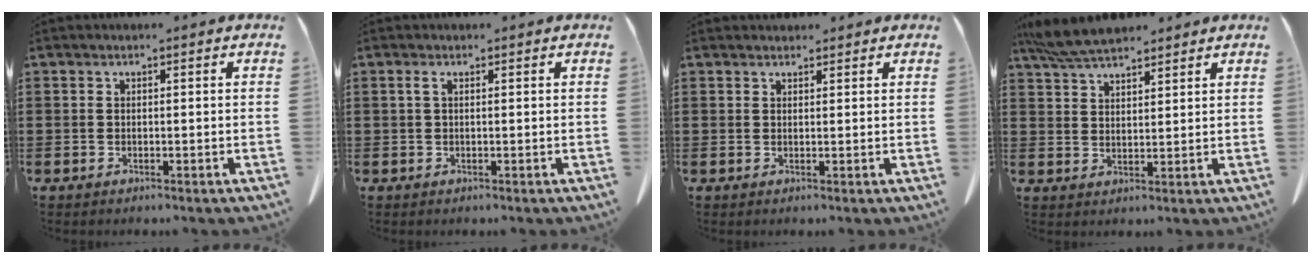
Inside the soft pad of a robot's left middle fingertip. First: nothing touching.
{"total": 1.2, "force": [0.4, 0.2, 1.1], "torque": [-0.025, 0.001, 0.007]}
{"total": 1.4, "force": [1.3, 0.4, 0.1], "torque": [-0.005, 0.001, 0.027]}
{"total": 6.1, "force": [5.4, 1.3, 2.6], "torque": [-0.066, -0.011, 0.104]}